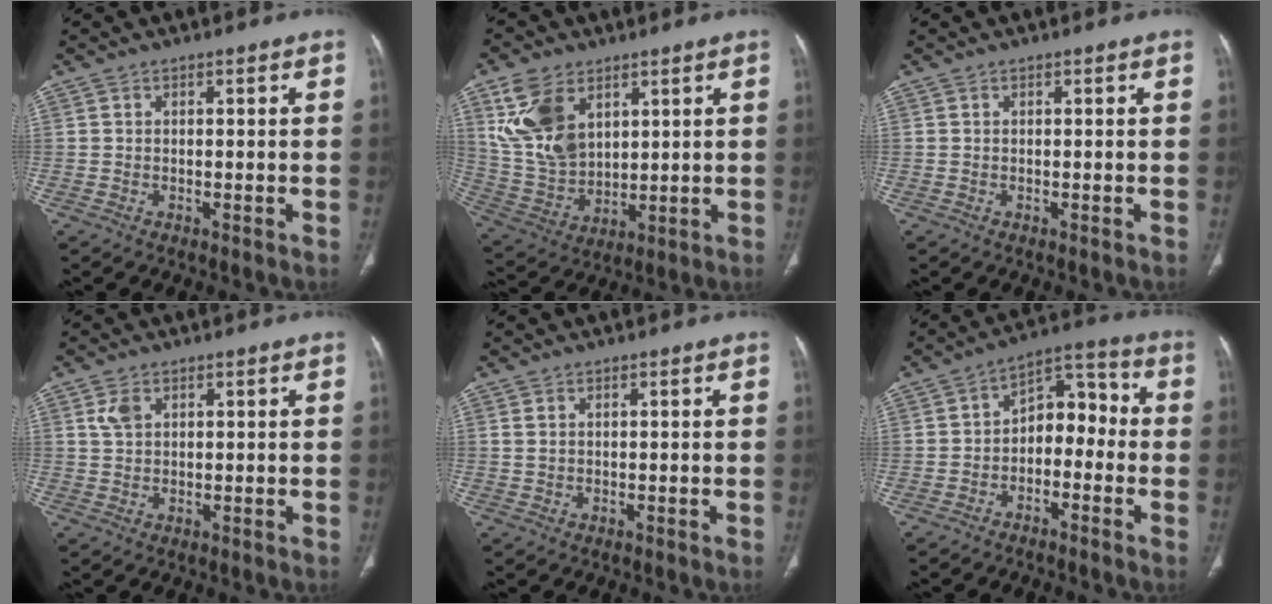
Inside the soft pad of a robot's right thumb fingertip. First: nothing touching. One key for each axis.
{"total": 13.9, "fx": 6.1, "fy": 8.8, "fz": 8.8, "tx": -0.161, "ty": -0.022, "tz": 0.139}
{"total": 0.0}
{"total": 2.7, "fx": 1.3, "fy": 1.7, "fz": 1.7, "tx": -0.031, "ty": 0.002, "tz": 0.032}
{"total": 0.9, "fx": 0.4, "fy": 0.5, "fz": 0.7, "tx": -0.018, "ty": 0.009, "tz": 0.015}
{"total": 9.0, "fx": -2.0, "fy": 6.1, "fz": 6.4, "tx": -0.059, "ty": 0.051, "tz": -0.045}